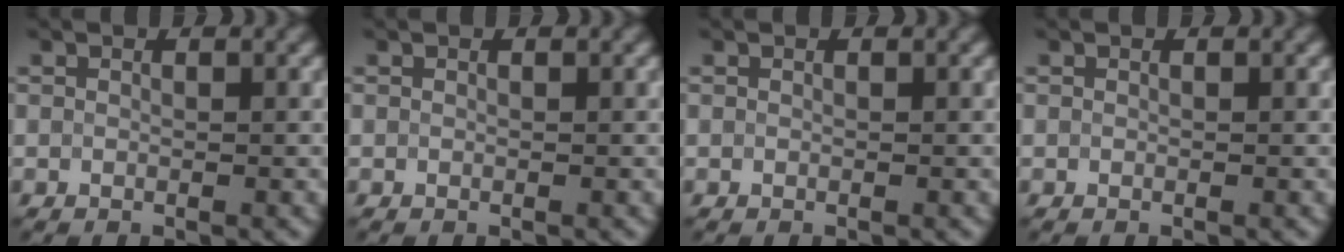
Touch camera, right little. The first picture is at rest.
{"total": 0.0}
{"total": 0.0}
{"total": 0.0}